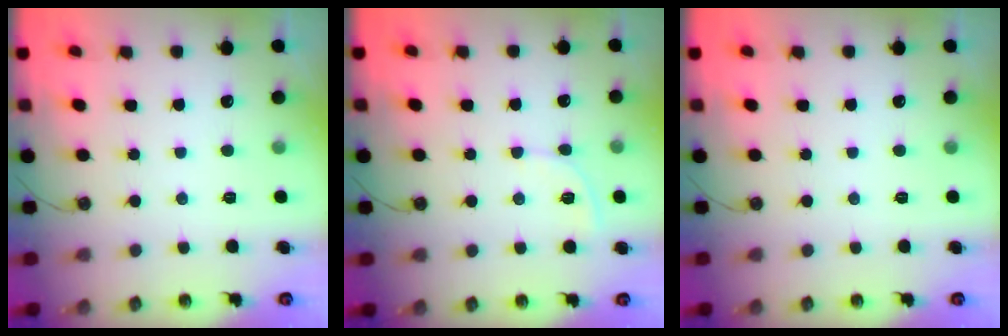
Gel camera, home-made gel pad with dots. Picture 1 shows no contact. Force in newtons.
{"total": 4.5, "press": 4.5, "slide": 0.6}
{"total": 0.0}